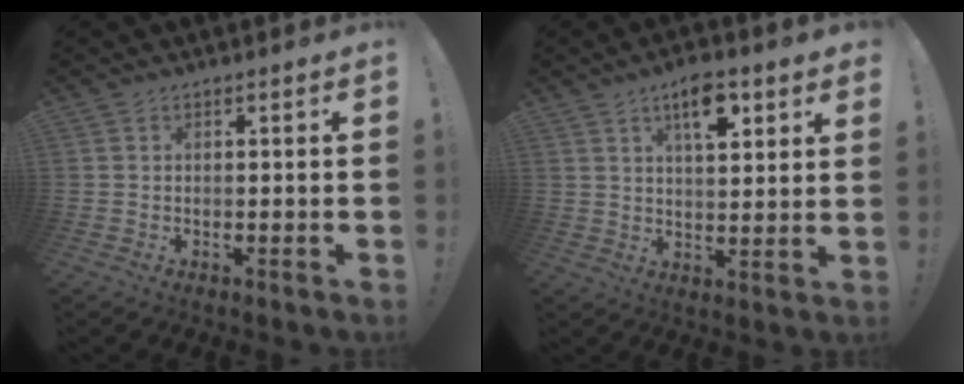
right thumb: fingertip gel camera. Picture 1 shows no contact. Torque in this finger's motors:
{"motor_torque": [0.42, 3.03, 0.83, 0.14, 0.07]}